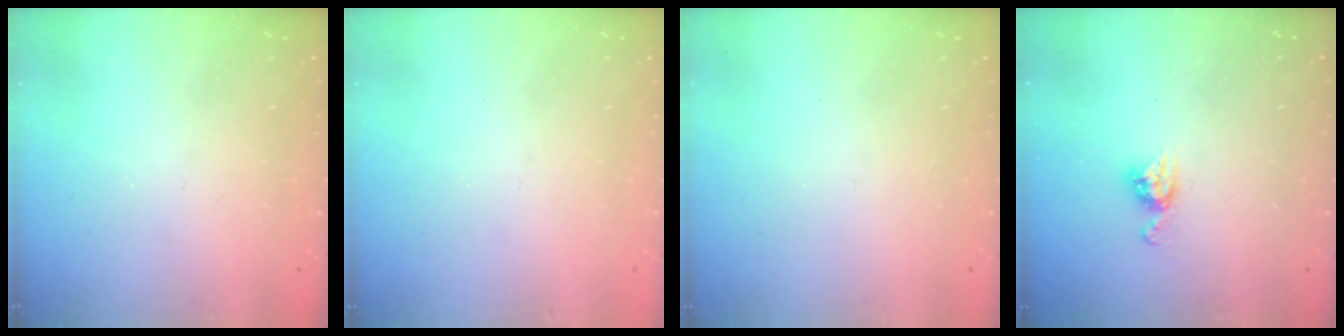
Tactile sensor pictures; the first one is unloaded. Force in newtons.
{"total": 0.7, "press": 0.7, "slide": 0.1}
{"total": 0.0}
{"total": 6.0, "press": 6.0, "slide": 0.4}